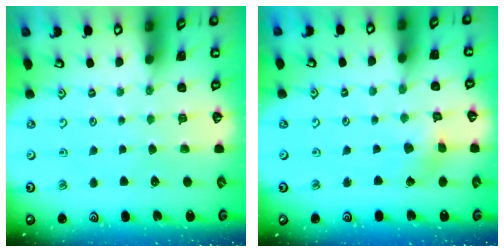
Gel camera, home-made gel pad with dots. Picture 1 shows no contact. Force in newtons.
{"total": 2.5, "press": 2.5, "slide": 0.2}